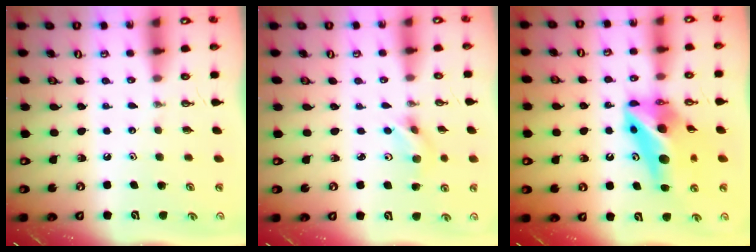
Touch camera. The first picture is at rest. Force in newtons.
{"total": 3.7, "press": 3.0, "slide": 2.2}
{"total": 14.7, "press": 14.6, "slide": 1.5}